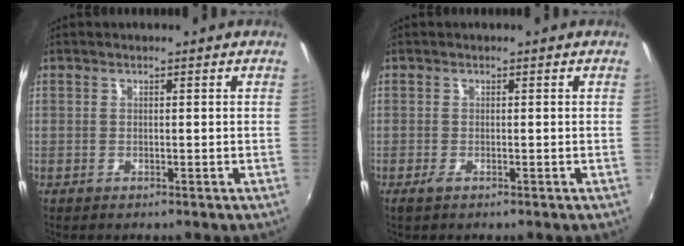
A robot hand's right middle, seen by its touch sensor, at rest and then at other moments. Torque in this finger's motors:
{"motor_torque": [0.05, -0.03, 0.00, 0.00]}